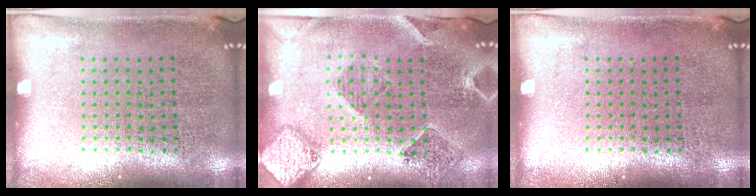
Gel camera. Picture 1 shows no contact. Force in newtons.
{"total": 1.6, "press": 1.5, "slide": 0.4}
{"total": 0.0}